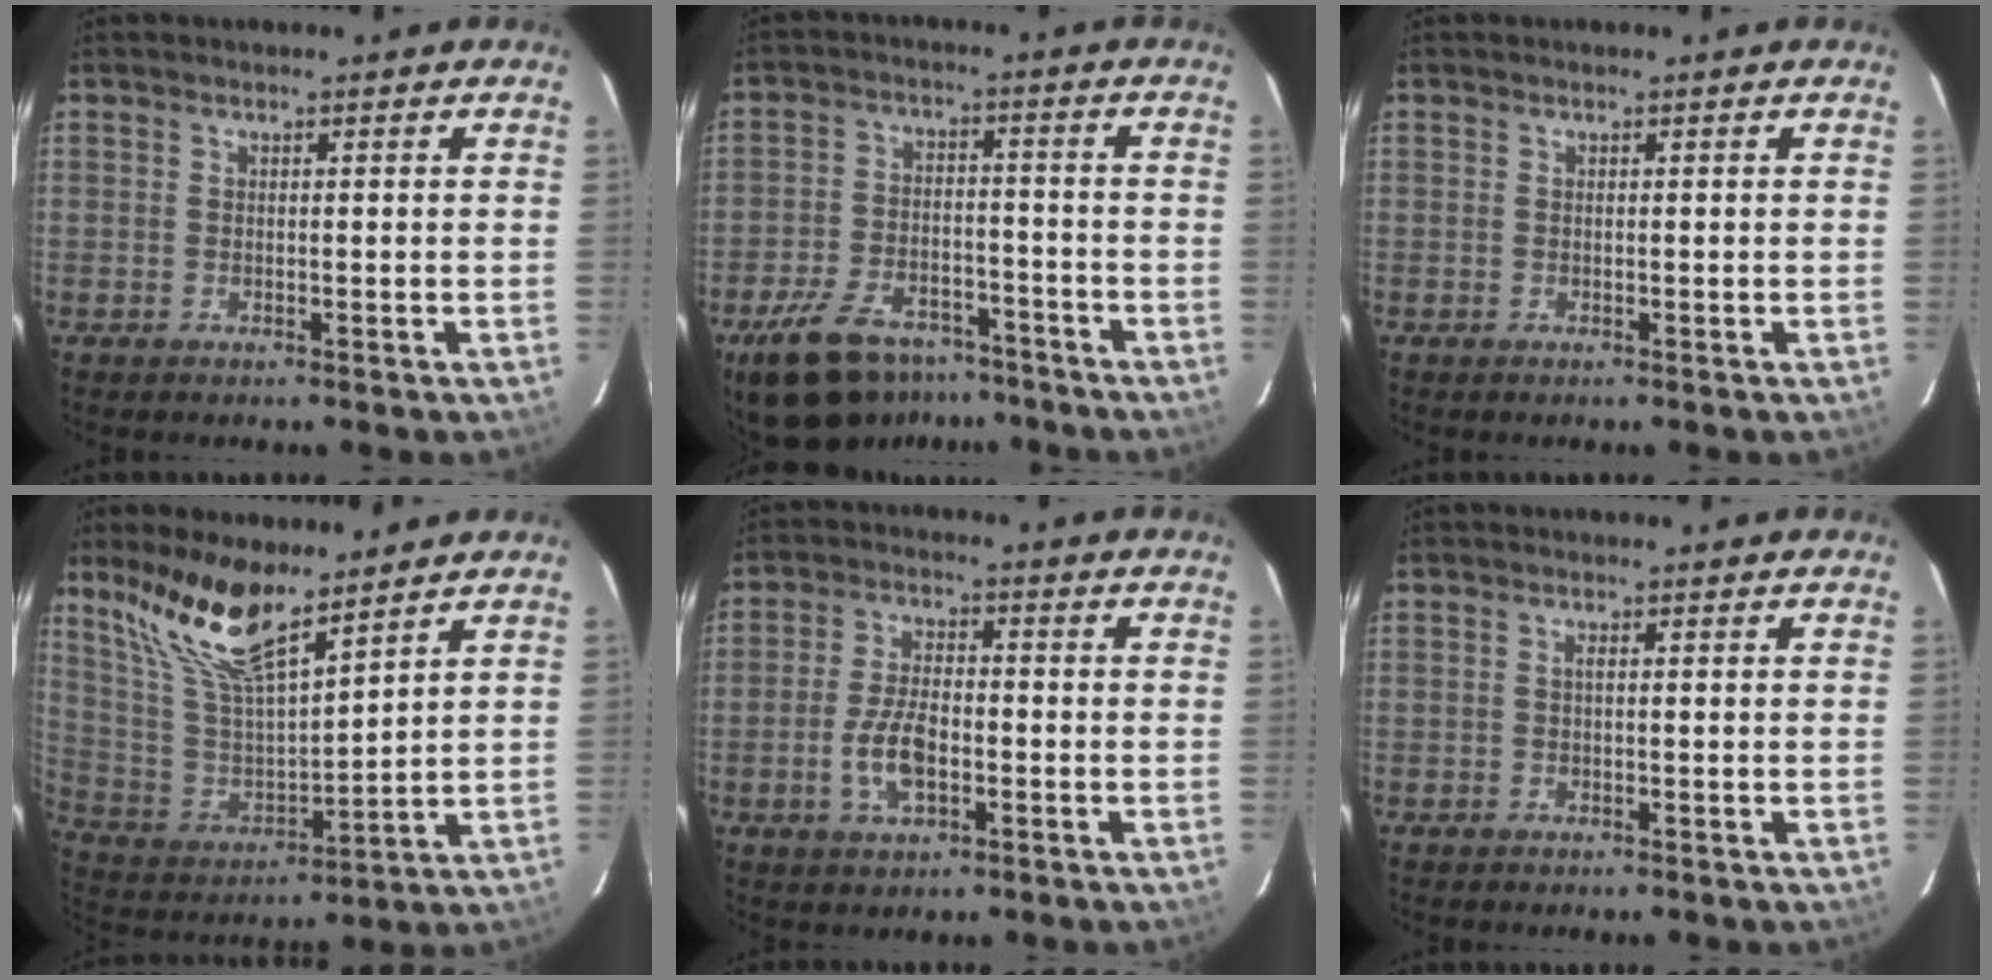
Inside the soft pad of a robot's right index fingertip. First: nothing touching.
{"total": 16.1, "force": [-11.7, 7.9, 7.6], "torque": [-0.172, -0.001, -0.184]}
{"total": 0.0}
{"total": 14.2, "force": [10.6, 2.6, 9.1], "torque": [-0.177, 0.004, 0.219]}
{"total": 7.4, "force": [-2.4, 3.6, 6.0], "torque": [-0.126, 0.001, -0.043]}
{"total": 0.5, "force": [0.0, -0.1, 0.5], "torque": [-0.008, 0.003, -0.002]}